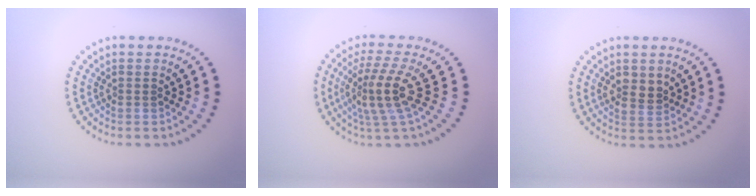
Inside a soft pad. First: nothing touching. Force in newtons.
{"total": 4.2, "press": 3.2, "slide": 2.7}
{"total": 2.1, "press": 2.0, "slide": 0.5}